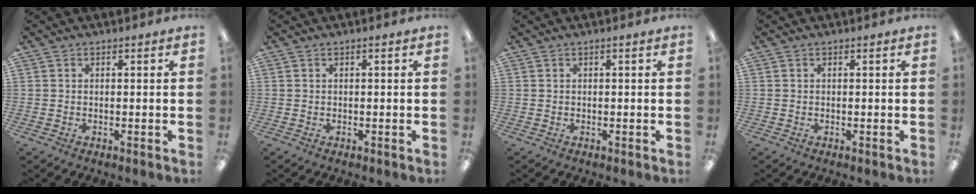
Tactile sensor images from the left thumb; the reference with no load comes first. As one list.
[{"total": 0.0}, {"total": 0.0}, {"total": 0.0}]